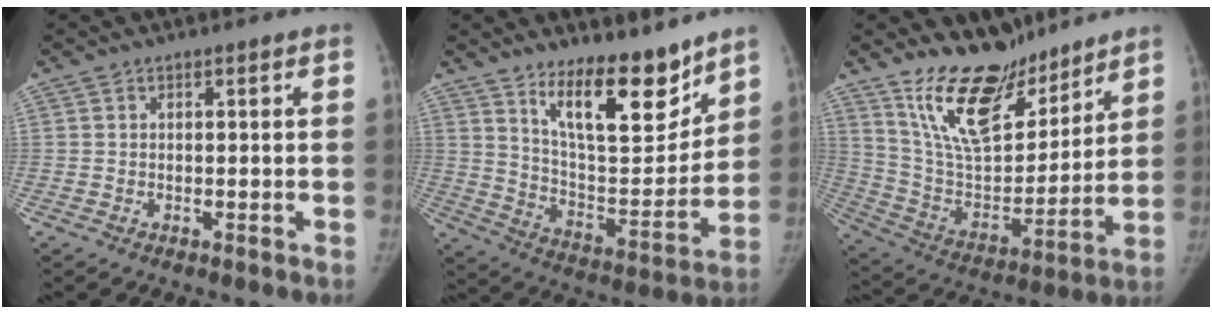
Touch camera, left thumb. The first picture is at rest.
{"total": 16.7, "force": [12.0, 5.7, 10.0], "torque": [-0.108, -0.098, 0.206]}
{"total": 17.9, "force": [14.0, 7.5, 8.3], "torque": [-0.098, -0.092, 0.259]}